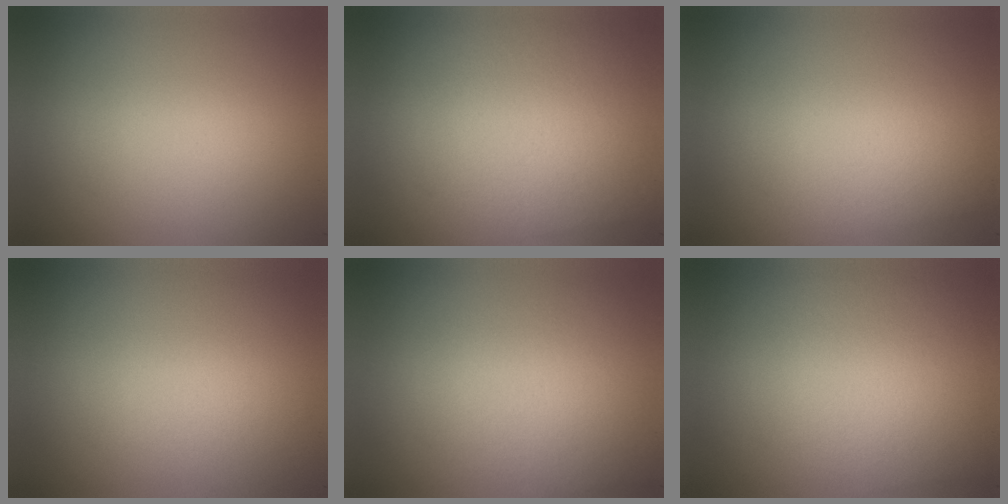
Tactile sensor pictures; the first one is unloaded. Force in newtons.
{"total": 2.9}
{"total": 1.0}
{"total": 2.0}
{"total": 2.4}
{"total": 2.6}